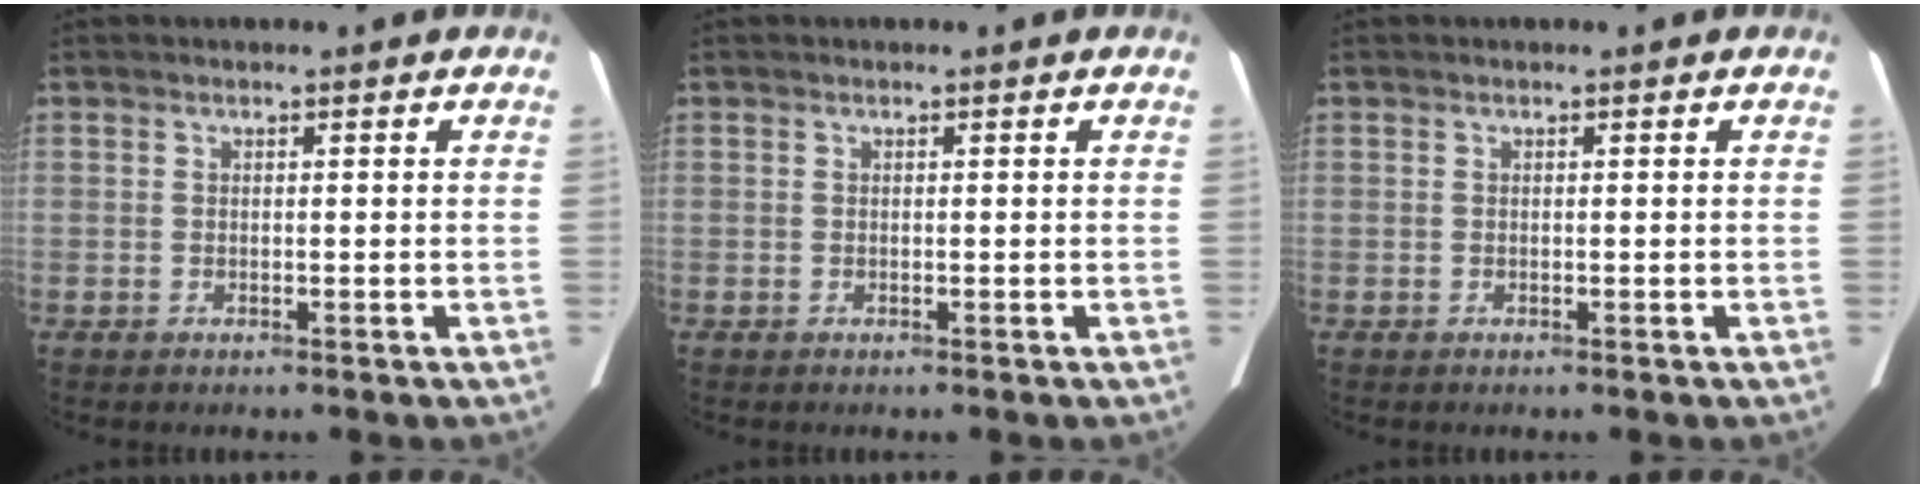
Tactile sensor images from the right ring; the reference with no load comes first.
{"total": 0.0}
{"total": 0.0}